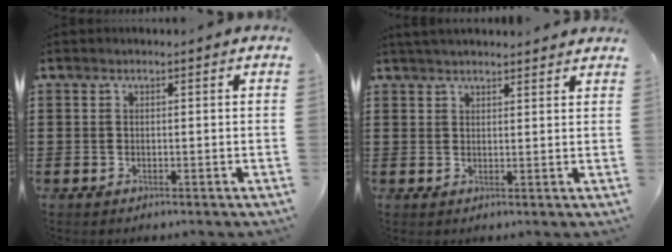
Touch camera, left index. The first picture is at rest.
{"total": 2.3, "force": [2.3, 0.0, 0.3], "torque": [-0.011, -0.002, 0.045]}